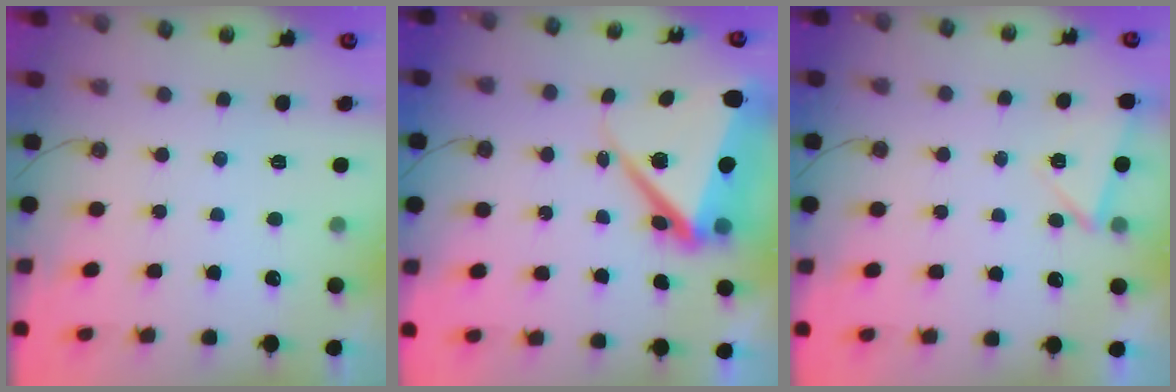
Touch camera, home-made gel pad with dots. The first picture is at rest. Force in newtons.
{"total": 14.4, "press": 14.3, "slide": 1.4}
{"total": 4.9, "press": 4.2, "slide": 2.4}